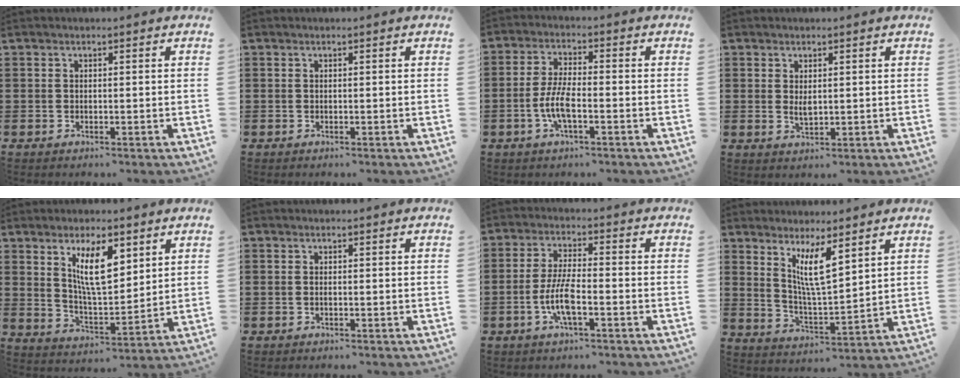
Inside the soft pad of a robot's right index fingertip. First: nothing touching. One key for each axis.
{"total": 0.0}
{"total": 5.6, "fx": -1.8, "fy": 1.6, "fz": 5.1, "tx": -0.121, "ty": -0.006, "tz": -0.042}
{"total": 1.8, "fx": 0.7, "fy": 0.8, "fz": 1.5, "tx": -0.031, "ty": 0.002, "tz": 0.012}
{"total": 9.2, "fx": 4.3, "fy": 3.1, "fz": 7.6, "tx": -0.141, "ty": -0.002, "tz": 0.072}
{"total": 0.0}
{"total": 6.4, "fx": -2.2, "fy": 1.5, "fz": 5.8, "tx": -0.131, "ty": -0.009, "tz": -0.048}
{"total": 7.0, "fx": 4.0, "fy": 1.0, "fz": 5.6, "tx": -0.111, "ty": -0.016, "tz": 0.069}